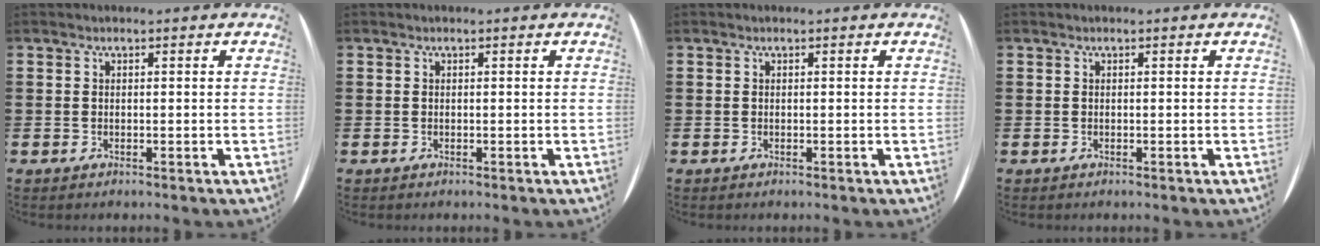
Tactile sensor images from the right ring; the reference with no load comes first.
{"total": 0.0}
{"total": 0.0}
{"total": 0.0}